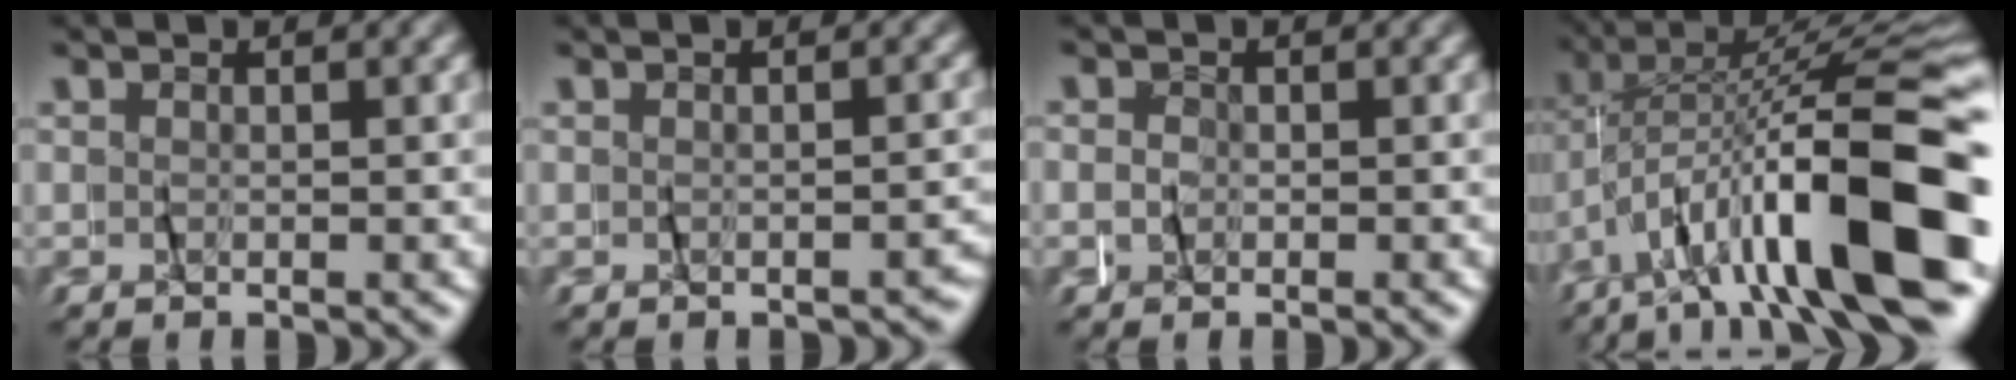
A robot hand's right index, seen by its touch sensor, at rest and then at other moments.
{"total": 1.1, "force": [-1.1, 0.0, 0.2], "torque": [-0.007, 0.001, -0.016]}
{"total": 1.1, "force": [-0.8, 0.2, -0.8], "torque": [0.014, -0.004, -0.016]}
{"total": 14.5, "force": [-5.5, 5.9, 12.1], "torque": [-0.177, -0.010, -0.075]}